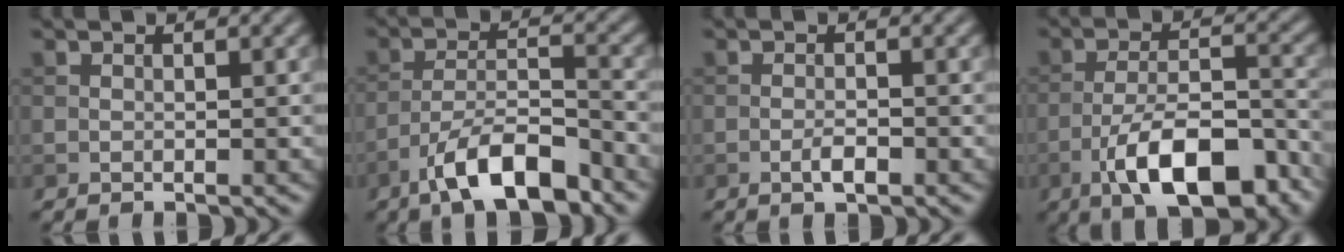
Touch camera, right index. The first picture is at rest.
{"total": 7.7, "force": [-5.2, 2.3, 5.2], "torque": [-0.087, 0.006, -0.096]}
{"total": 1.5, "force": [-0.7, 0.4, 1.3], "torque": [-0.024, 0.000, -0.016]}
{"total": 10.6, "force": [-6.0, 3.8, 7.9], "torque": [-0.127, 0.004, -0.103]}